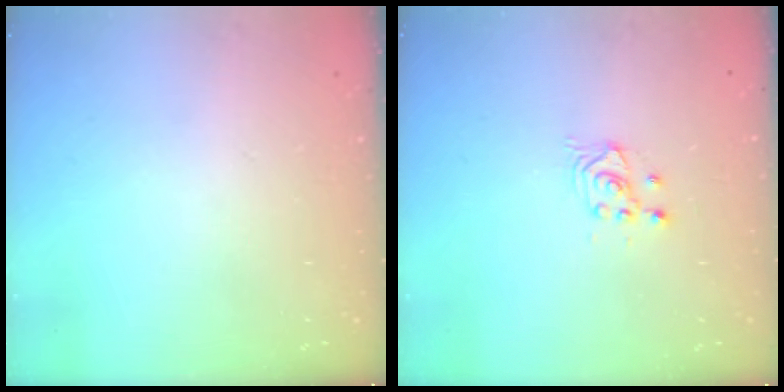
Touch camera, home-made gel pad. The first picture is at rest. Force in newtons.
{"total": 2.6, "press": 2.6, "slide": 0.1}